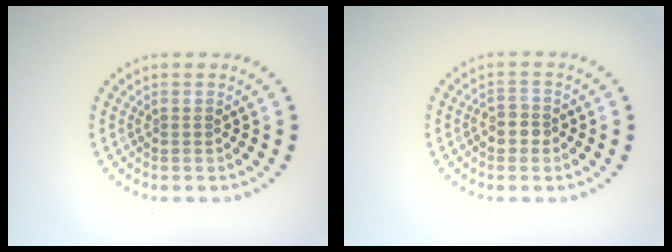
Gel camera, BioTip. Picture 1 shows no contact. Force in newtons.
{"total": 1.7, "press": 1.6, "slide": 0.5}